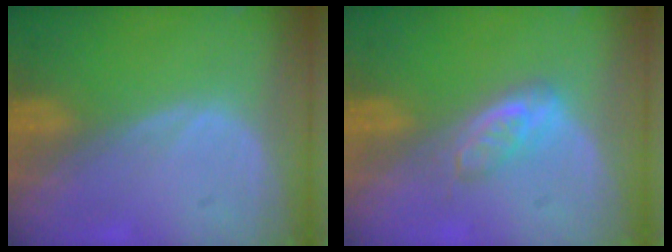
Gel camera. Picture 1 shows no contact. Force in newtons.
{"total": 3.8, "press": 3.8, "slide": 0.6}